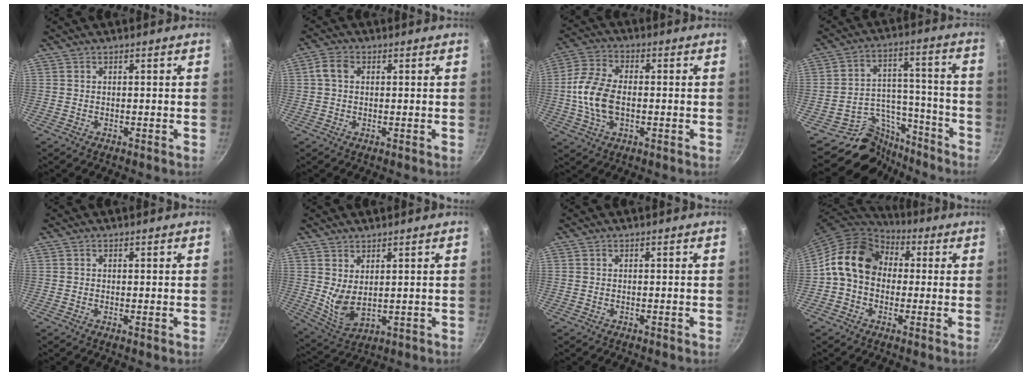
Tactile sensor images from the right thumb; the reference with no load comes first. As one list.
[{"total": 3.5, "force": [0.7, 2.4, 2.4], "torque": [-0.051, 0.013, 0.008]}, {"total": 11.2, "force": [-0.9, 6.7, 8.9], "torque": [-0.174, 0.021, -0.027]}, {"total": 13.9, "force": [-10.6, 8.7, 2.2], "torque": [0.023, 0.121, -0.167]}, {"total": 0.0}, {"total": 6.1, "force": [2.1, 3.1, 4.8], "torque": [-0.081, -0.036, 0.051]}, {"total": 0.0}, {"total": 14.1, "force": [1.2, 11.2, 8.6], "torque": [-0.117, 0.032, 0.002]}]